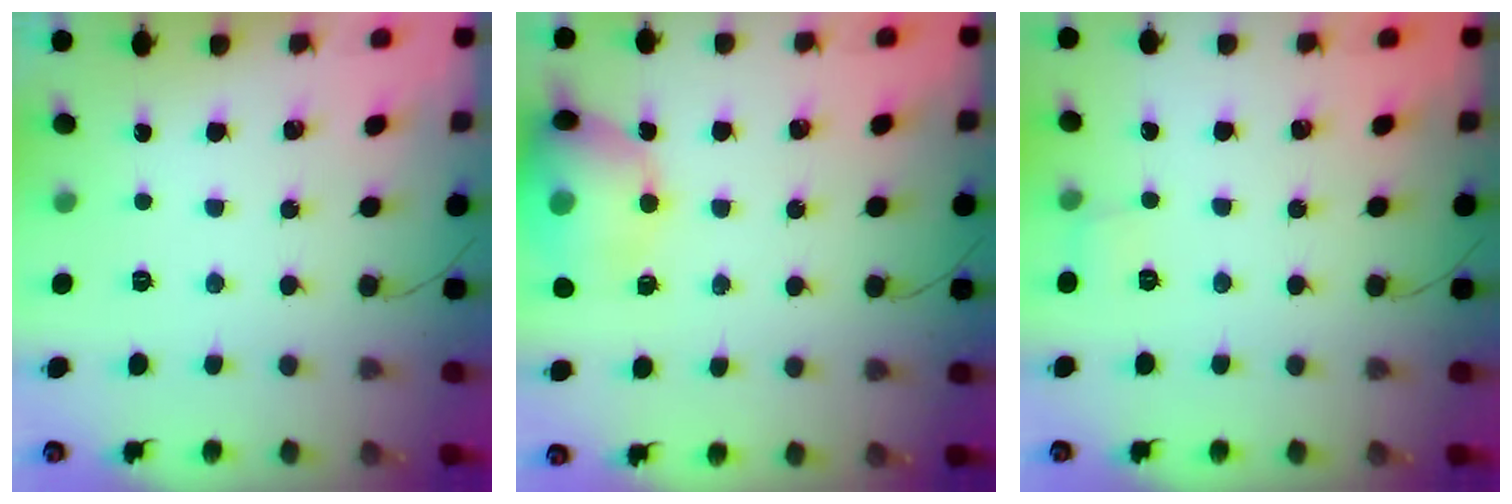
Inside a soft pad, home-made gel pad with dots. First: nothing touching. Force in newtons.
{"total": 14.8, "press": 14.7, "slide": 2.1}
{"total": 5.5, "press": 5.3, "slide": 1.8}